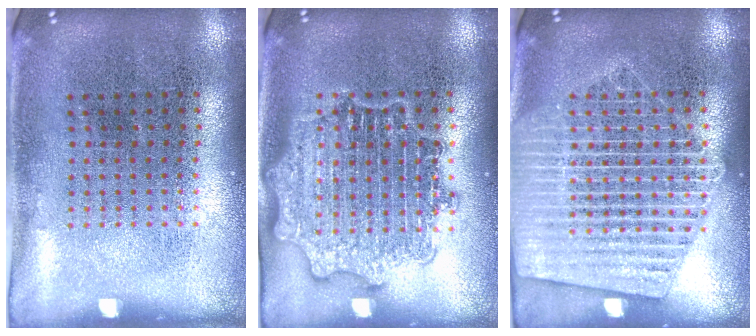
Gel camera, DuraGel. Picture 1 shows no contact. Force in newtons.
{"total": 2.8, "press": 2.8, "slide": 0.4}
{"total": 2.3, "press": 2.2, "slide": 0.2}